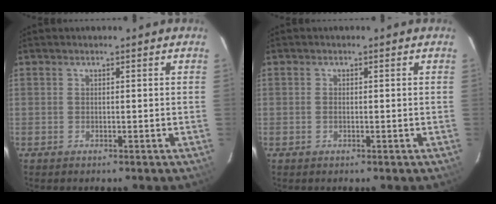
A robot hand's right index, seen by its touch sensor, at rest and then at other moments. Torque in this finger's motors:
{"motor_torque": [-0.09, 0.01, -0.02, 0.00]}